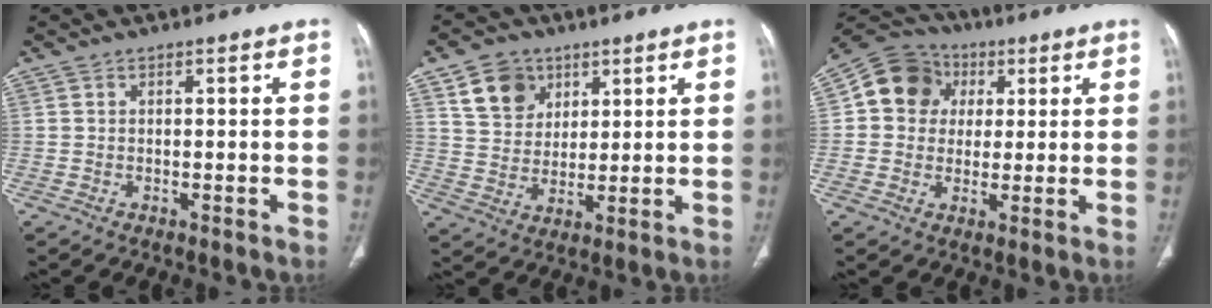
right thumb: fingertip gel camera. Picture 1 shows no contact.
{"total": 9.1, "force": [4.7, 7.1, 3.4], "torque": [-0.035, -0.019, 0.090]}
{"total": 11.2, "force": [2.3, 9.9, 4.6], "torque": [-0.061, 0.012, 0.029]}